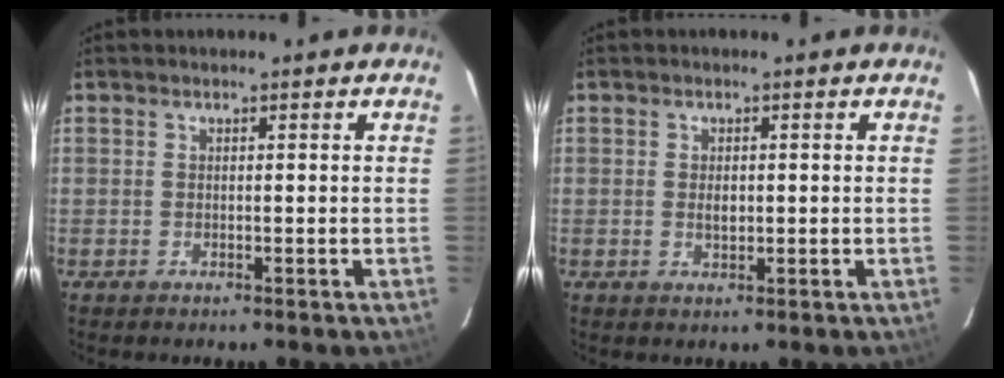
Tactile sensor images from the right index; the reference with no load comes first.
{"total": 1.8, "force": [0.0, 1.2, 1.4], "torque": [-0.022, -0.001, 0.001]}